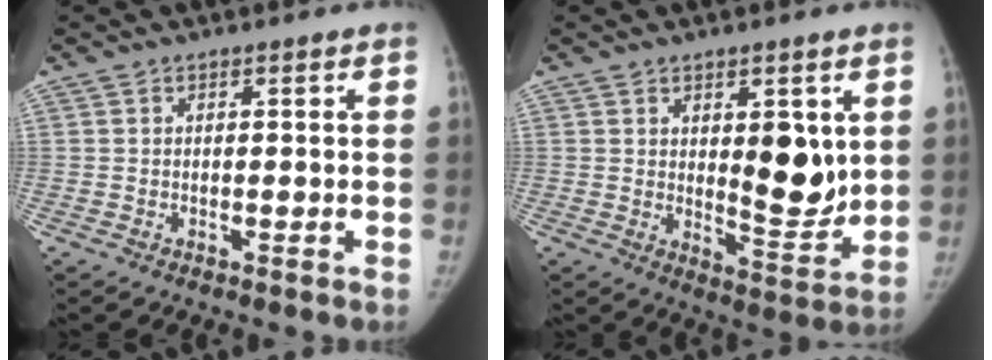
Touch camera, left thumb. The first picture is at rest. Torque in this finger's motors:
{"motor_torque": [1.25, 1.20, 0.23, -0.26, 0.04]}